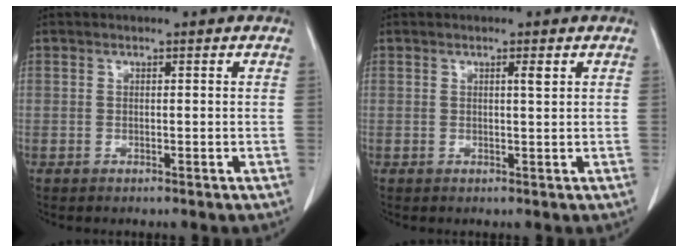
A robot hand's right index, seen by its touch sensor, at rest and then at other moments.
{"total": 1.0, "force": [0.5, -0.1, 0.9], "torque": [-0.018, -0.001, 0.008]}